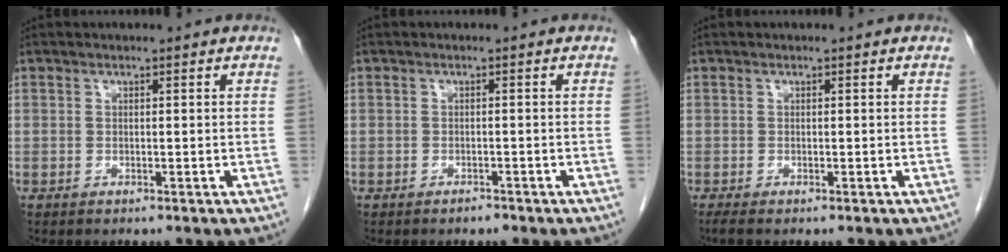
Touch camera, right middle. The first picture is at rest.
{"total": 0.8, "force": [-0.7, 0.3, 0.2], "torque": [-0.006, 0.000, -0.010]}
{"total": 0.7, "force": [-0.5, -0.1, 0.4], "torque": [-0.011, -0.001, -0.008]}